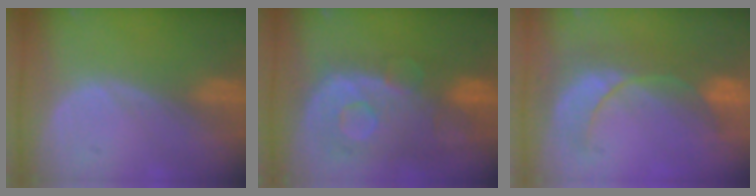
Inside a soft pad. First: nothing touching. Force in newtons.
{"total": 11.3, "press": 9.7, "slide": 5.7}
{"total": 7.9, "press": 7.5, "slide": 2.2}